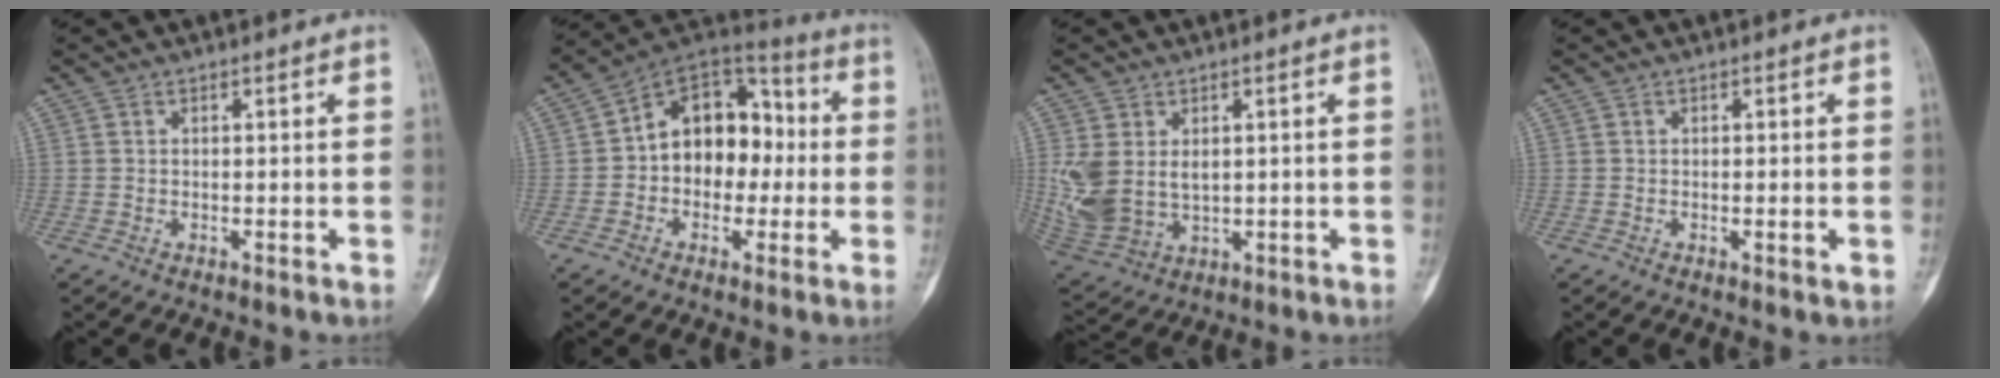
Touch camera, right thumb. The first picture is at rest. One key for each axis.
{"total": 15.4, "fx": -0.3, "fy": 11.2, "fz": 10.6, "tx": -0.105, "ty": 0.049, "tz": -0.018}
{"total": 10.7, "fx": 1.3, "fy": 7.7, "fz": 7.4, "tx": -0.155, "ty": -0.011, "tz": 0.046}
{"total": 1.6, "fx": -0.3, "fy": 0.5, "fz": 1.5, "tx": -0.018, "ty": -0.003, "tz": -0.002}